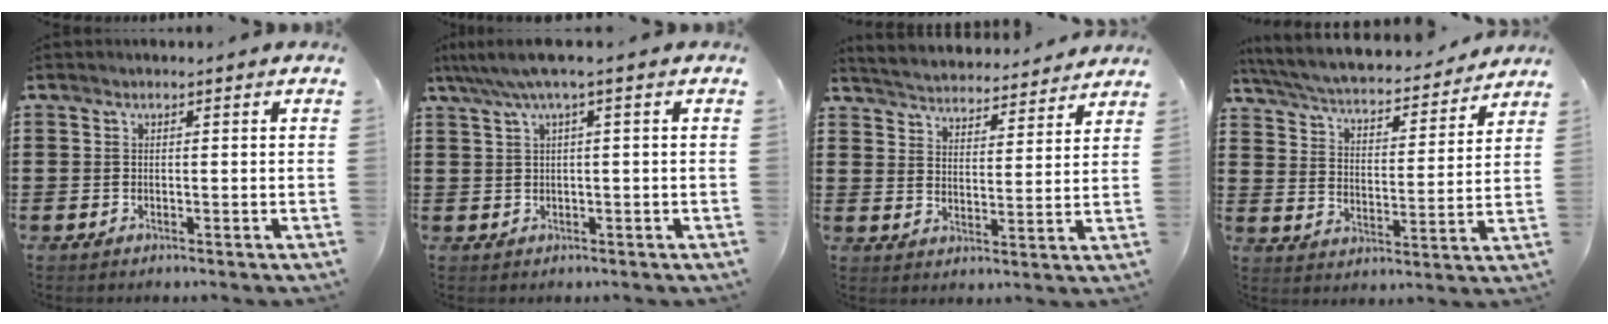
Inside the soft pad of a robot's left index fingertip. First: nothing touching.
{"total": 2.7, "force": [0.6, -0.1, 2.7], "torque": [-0.052, -0.002, 0.007]}
{"total": 4.2, "force": [4.2, -0.2, -0.3], "torque": [-0.018, -0.034, 0.069]}
{"total": 4.9, "force": [4.7, 0.1, 1.4], "torque": [-0.051, -0.036, 0.075]}